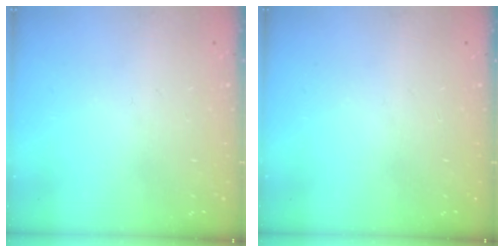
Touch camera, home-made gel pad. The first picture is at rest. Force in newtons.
{"total": 0.0}